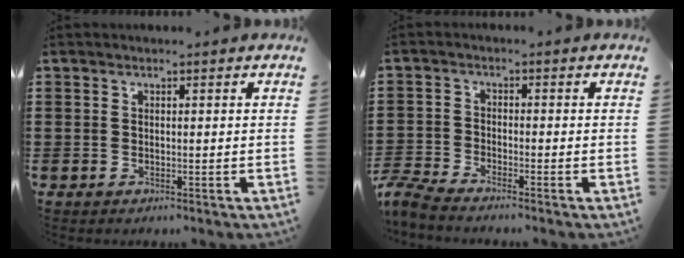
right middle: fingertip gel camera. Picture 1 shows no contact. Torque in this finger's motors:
{"motor_torque": [1.32, -0.76, 0.02, 0.08]}